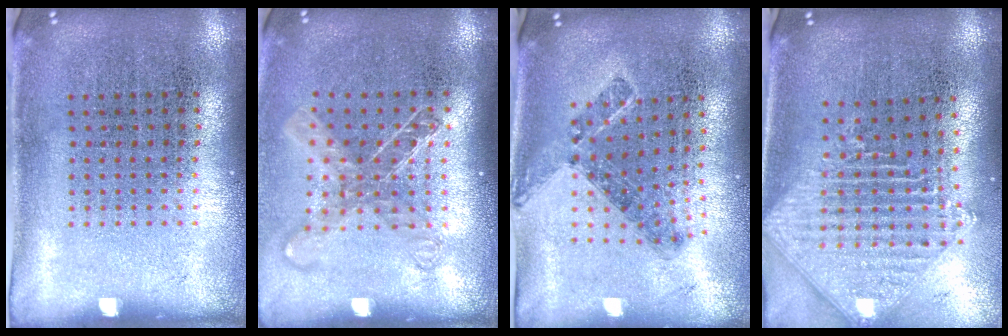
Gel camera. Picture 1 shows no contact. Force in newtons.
{"total": 1.4, "press": 1.2, "slide": 0.8}
{"total": 0.8, "press": 0.7, "slide": 0.4}
{"total": 2.2, "press": 1.8, "slide": 1.3}